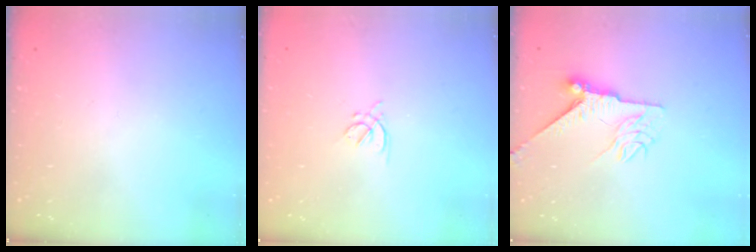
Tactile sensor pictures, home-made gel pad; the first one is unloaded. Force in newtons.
{"total": 2.5, "press": 2.4, "slide": 0.6}
{"total": 8.2, "press": 8.1, "slide": 0.7}